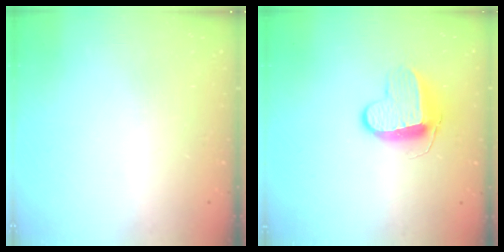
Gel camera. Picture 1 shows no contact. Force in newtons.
{"total": 10.3, "press": 10.3, "slide": 0.4}